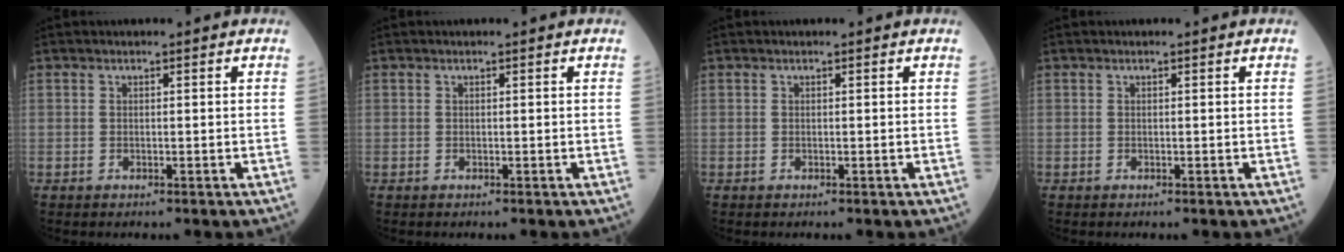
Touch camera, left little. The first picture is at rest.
{"total": 0.0}
{"total": 0.0}
{"total": 0.0}